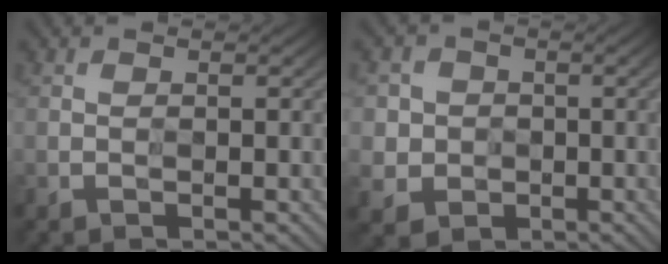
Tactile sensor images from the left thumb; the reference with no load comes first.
{"total": 4.2, "force": [0.5, 4.2, 0.0], "torque": [-0.034, -0.004, 0.001]}